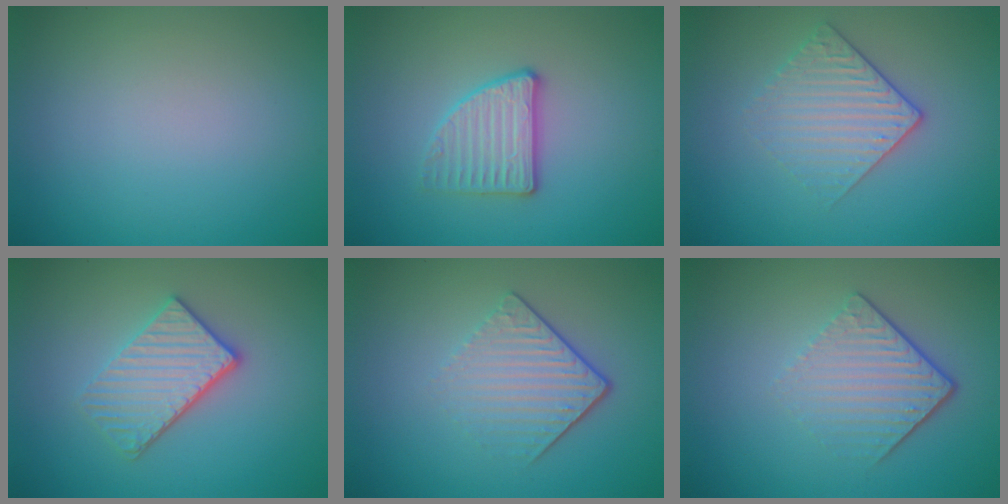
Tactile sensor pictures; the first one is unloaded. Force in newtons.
{"total": 2.8, "press": 2.7, "slide": 0.7}
{"total": 3.0, "press": 2.7, "slide": 1.3}
{"total": 3.8, "press": 3.2, "slide": 2.0}
{"total": 4.3, "press": 2.8, "slide": 3.3}
{"total": 4.3, "press": 2.9, "slide": 3.2}